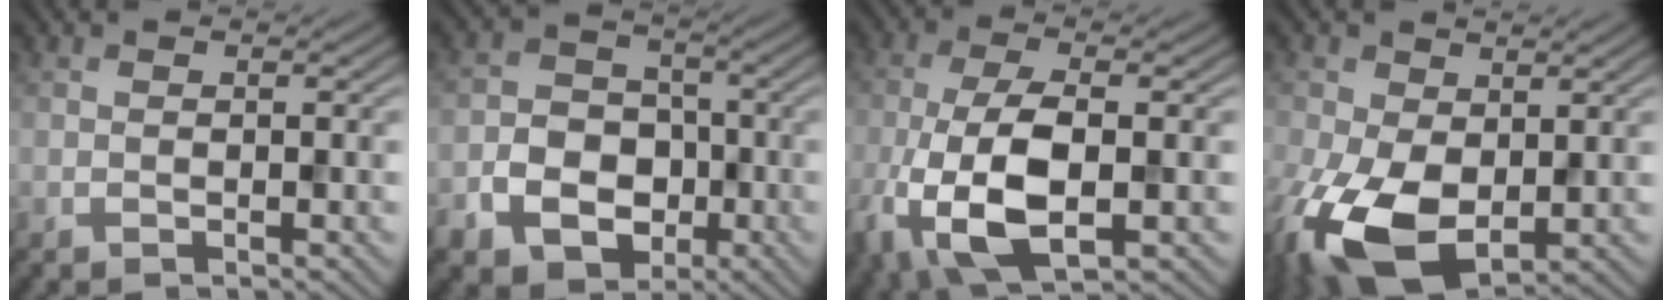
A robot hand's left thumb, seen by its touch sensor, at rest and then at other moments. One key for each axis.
{"total": 8.9, "fx": -4.0, "fy": 7.0, "fz": 3.9, "tx": -0.073, "ty": -0.025, "tz": -0.086}
{"total": 11.6, "fx": -3.3, "fy": 5.1, "fz": 10.0, "tx": -0.228, "ty": -0.017, "tz": -0.064}
{"total": 12.2, "fx": -2.3, "fy": 7.6, "fz": 9.3, "tx": -0.244, "ty": -0.029, "tz": -0.036}